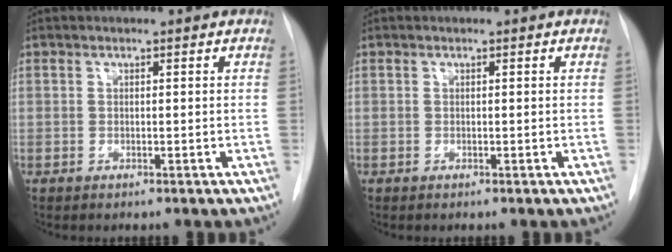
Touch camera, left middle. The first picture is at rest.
{"total": 0.0}